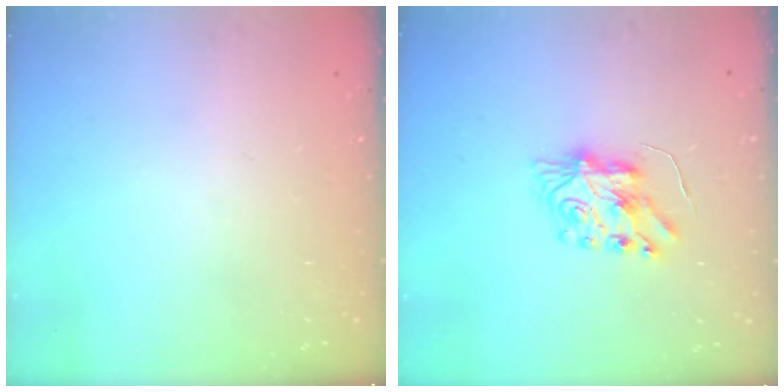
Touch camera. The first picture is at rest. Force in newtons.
{"total": 7.4, "press": 7.4, "slide": 0.2}